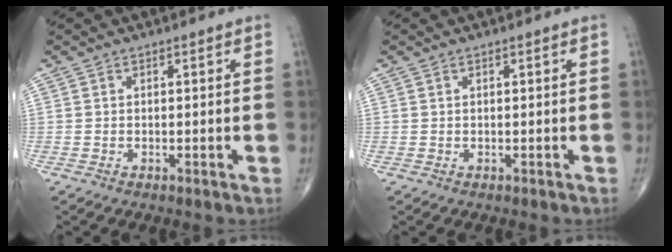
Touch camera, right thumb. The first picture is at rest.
{"total": 0.0}